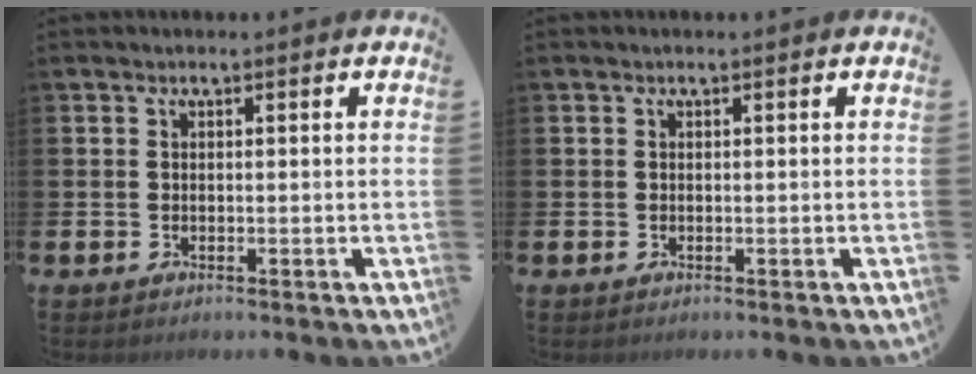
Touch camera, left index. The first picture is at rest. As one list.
[{"total": 0.0}]